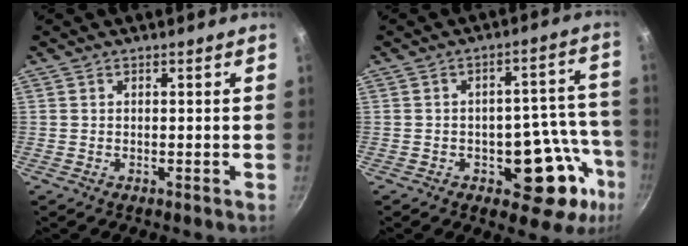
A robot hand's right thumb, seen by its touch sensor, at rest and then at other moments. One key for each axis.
{"total": 15.3, "fx": -5.5, "fy": 9.1, "fz": 10.9, "tx": -0.056, "ty": 0.045, "tz": -0.063}